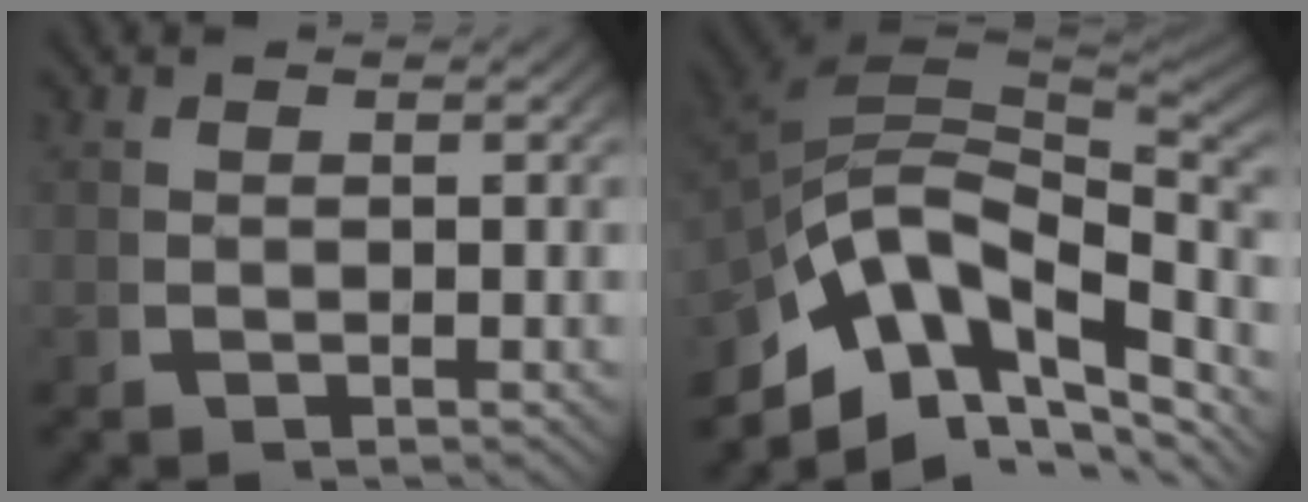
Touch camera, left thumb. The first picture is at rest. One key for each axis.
{"total": 15.7, "fx": -2.1, "fy": 10.0, "fz": 11.9, "tx": -0.221, "ty": -0.042, "tz": -0.013}